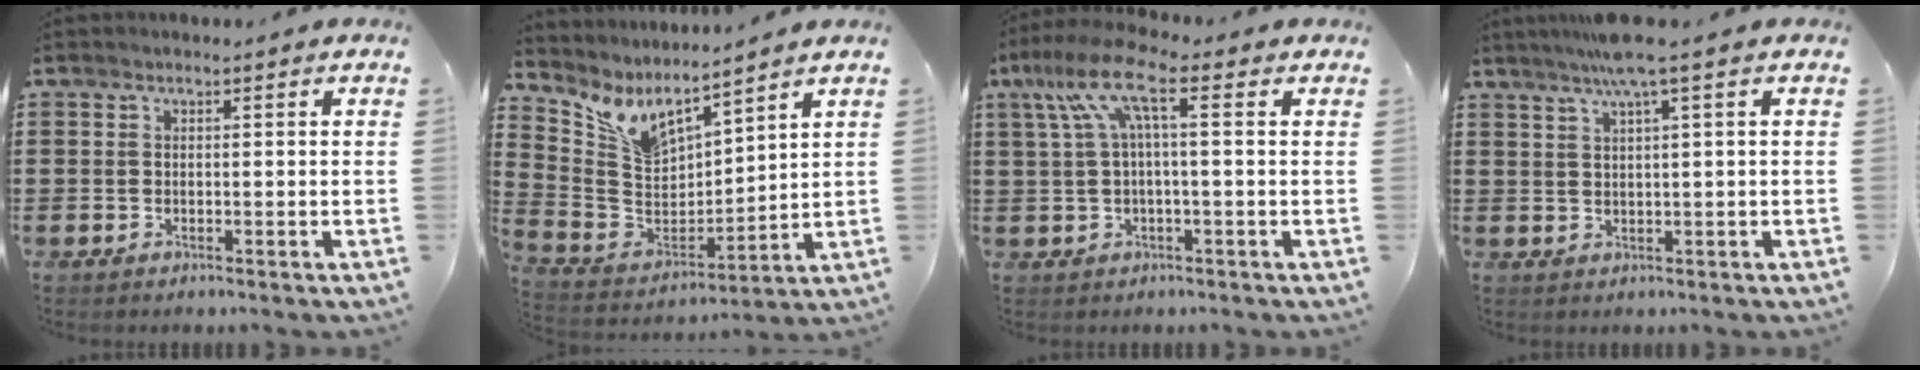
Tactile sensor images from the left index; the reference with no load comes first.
{"total": 7.5, "force": [6.1, 2.9, 3.5], "torque": [-0.102, -0.032, 0.109]}
{"total": 9.0, "force": [2.1, 2.2, 8.5], "torque": [-0.185, -0.003, 0.029]}
{"total": 4.5, "force": [2.5, -0.5, 3.7], "torque": [-0.076, 0.002, 0.042]}